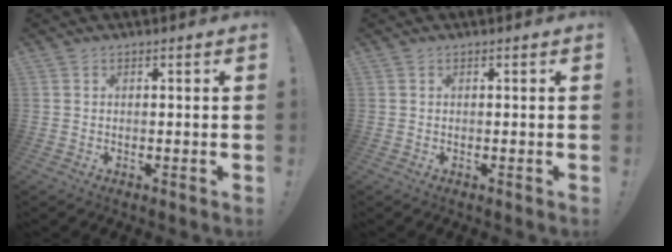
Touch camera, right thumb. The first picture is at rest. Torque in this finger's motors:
{"motor_torque": [0.00, 0.00, 0.01, 0.01, 0.00]}